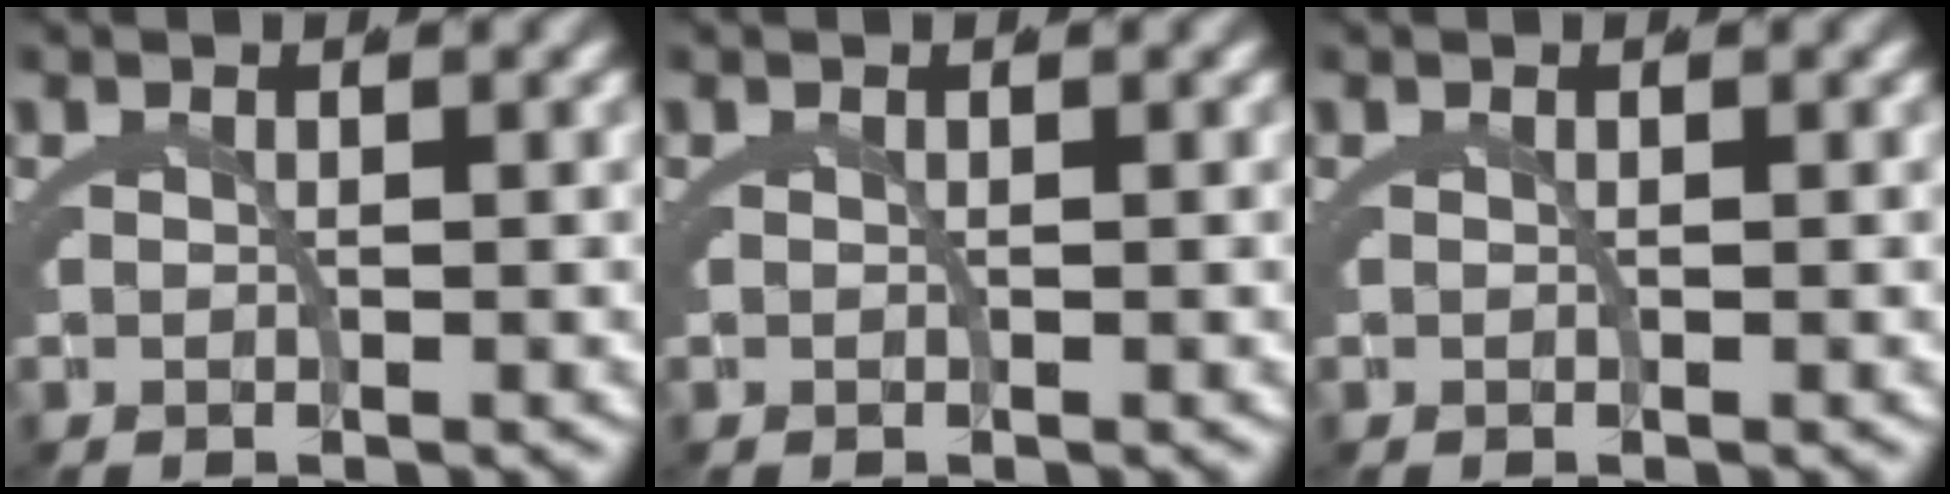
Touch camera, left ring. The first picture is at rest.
{"total": 0.0}
{"total": 0.0}